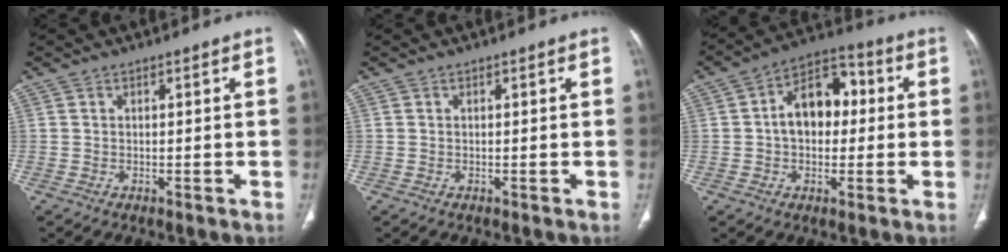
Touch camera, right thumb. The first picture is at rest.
{"total": 0.0}
{"total": 11.8, "force": [0.9, 8.0, 8.7], "torque": [-0.108, 0.032, 0.005]}